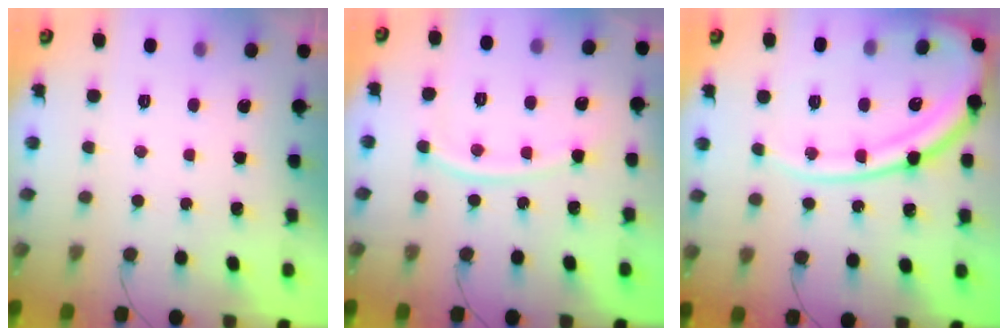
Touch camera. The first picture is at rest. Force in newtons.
{"total": 10.5, "press": 10.4, "slide": 1.3}
{"total": 21.3, "press": 21.1, "slide": 2.2}